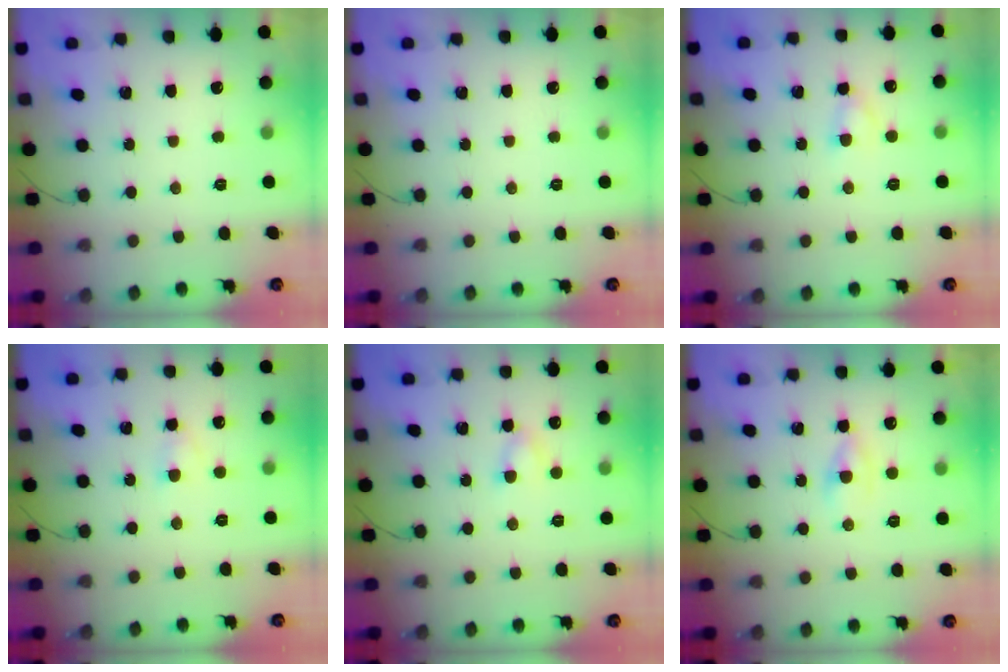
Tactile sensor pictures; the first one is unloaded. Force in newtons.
{"total": 0.0}
{"total": 2.6, "press": 2.3, "slide": 1.2}
{"total": 2.5, "press": 2.3, "slide": 1.1}
{"total": 3.1, "press": 3.0, "slide": 0.7}
{"total": 1.4, "press": 1.1, "slide": 0.9}